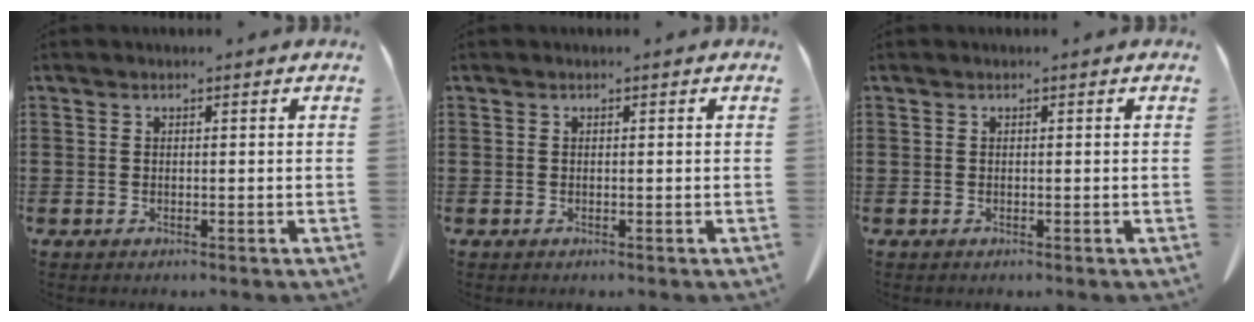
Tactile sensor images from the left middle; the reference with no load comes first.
{"total": 0.0}
{"total": 0.0}